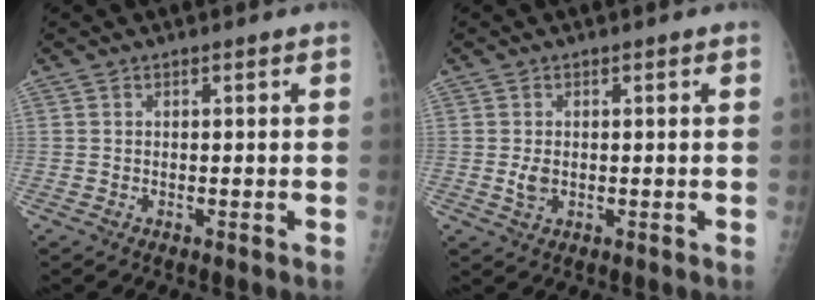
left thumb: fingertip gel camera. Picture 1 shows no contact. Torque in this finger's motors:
{"motor_torque": [0.47, 0.66, 0.55, 0.18, 0.00]}